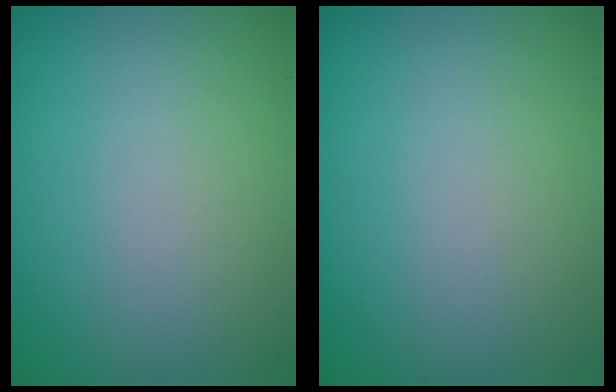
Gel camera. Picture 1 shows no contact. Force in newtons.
{"total": 0.0}